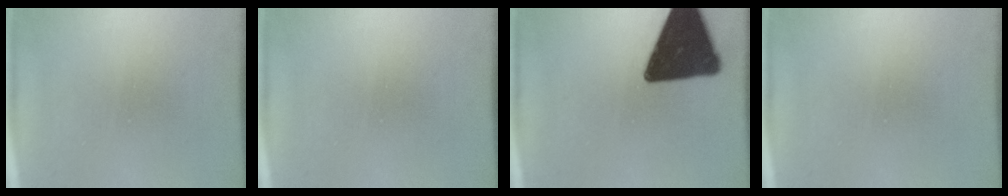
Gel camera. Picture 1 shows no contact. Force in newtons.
{"total": 0.0}
{"total": 18.1}
{"total": 0.0}